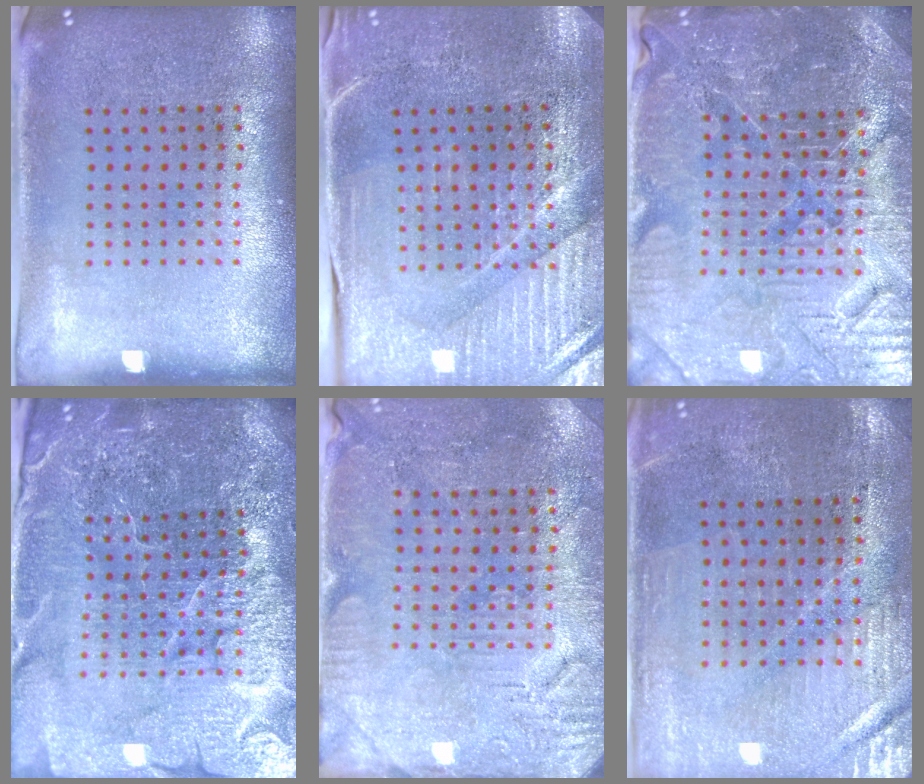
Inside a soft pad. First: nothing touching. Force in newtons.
{"total": 3.8, "press": 3.8, "slide": 0.7}
{"total": 5.2, "press": 5.0, "slide": 1.4}
{"total": 5.8, "press": 5.2, "slide": 2.5}
{"total": 3.0, "press": 2.9, "slide": 0.6}
{"total": 0.9, "press": 0.8, "slide": 0.3}